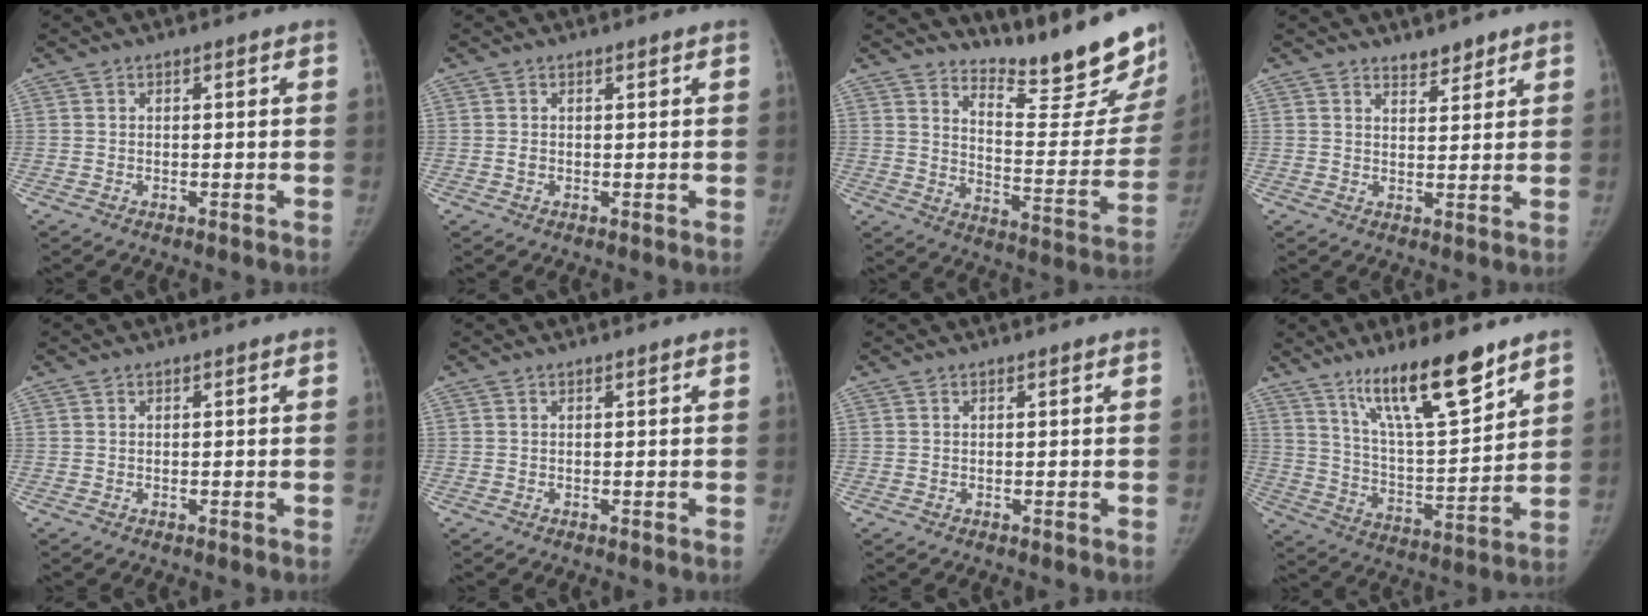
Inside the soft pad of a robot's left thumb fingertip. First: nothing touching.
{"total": 0.6, "force": [0.2, 0.4, 0.4], "torque": [-0.007, -0.001, 0.005]}
{"total": 20.3, "force": [17.8, 3.3, 9.2], "torque": [-0.095, -0.163, 0.242]}
{"total": 3.2, "force": [2.8, 1.1, 1.0], "torque": [-0.003, -0.023, 0.045]}
{"total": 0.0}
{"total": 0.0}
{"total": 0.0}
{"total": 17.1, "force": [11.8, 3.7, 11.8], "torque": [-0.178, -0.073, 0.215]}